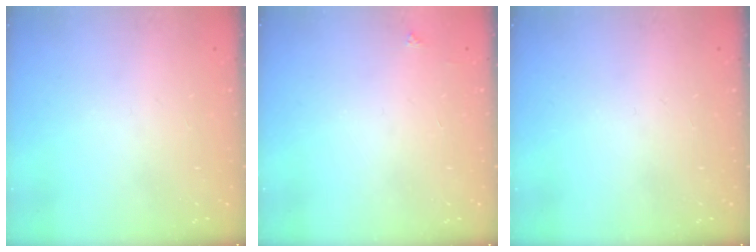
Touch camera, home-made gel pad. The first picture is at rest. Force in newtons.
{"total": 2.1, "press": 2.1, "slide": 0.3}
{"total": 0.0}